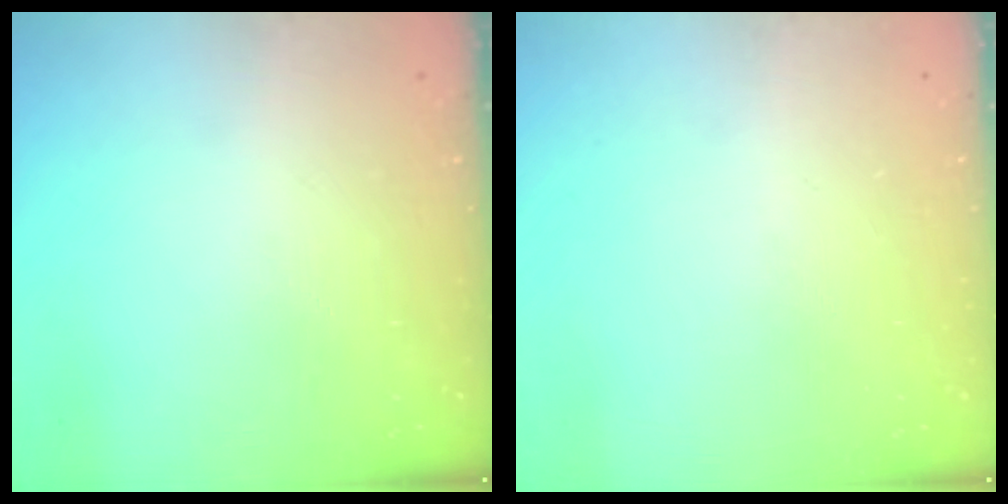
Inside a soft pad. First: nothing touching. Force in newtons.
{"total": 0.0}